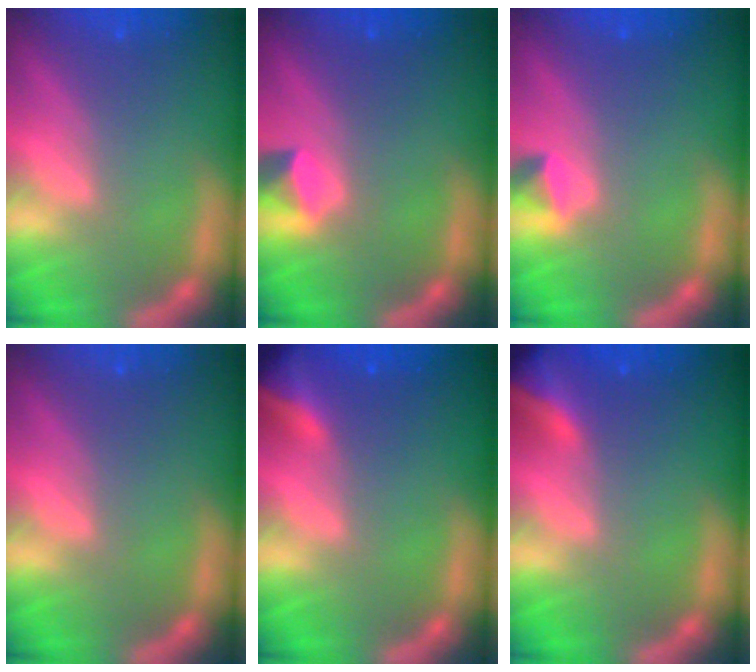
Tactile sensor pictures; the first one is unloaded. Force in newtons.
{"total": 1.9}
{"total": 1.4}
{"total": 0.0}
{"total": 4.4}
{"total": 5.4}